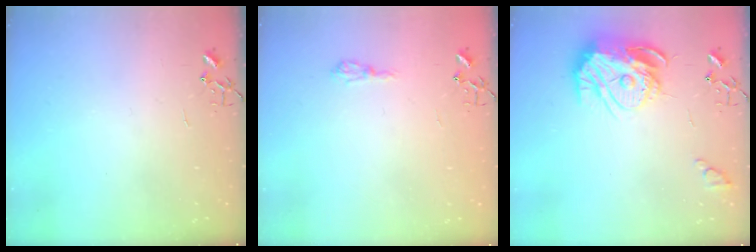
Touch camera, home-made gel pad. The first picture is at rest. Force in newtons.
{"total": 7.2, "press": 7.1, "slide": 0.6}
{"total": 16.3, "press": 16.2, "slide": 1.6}